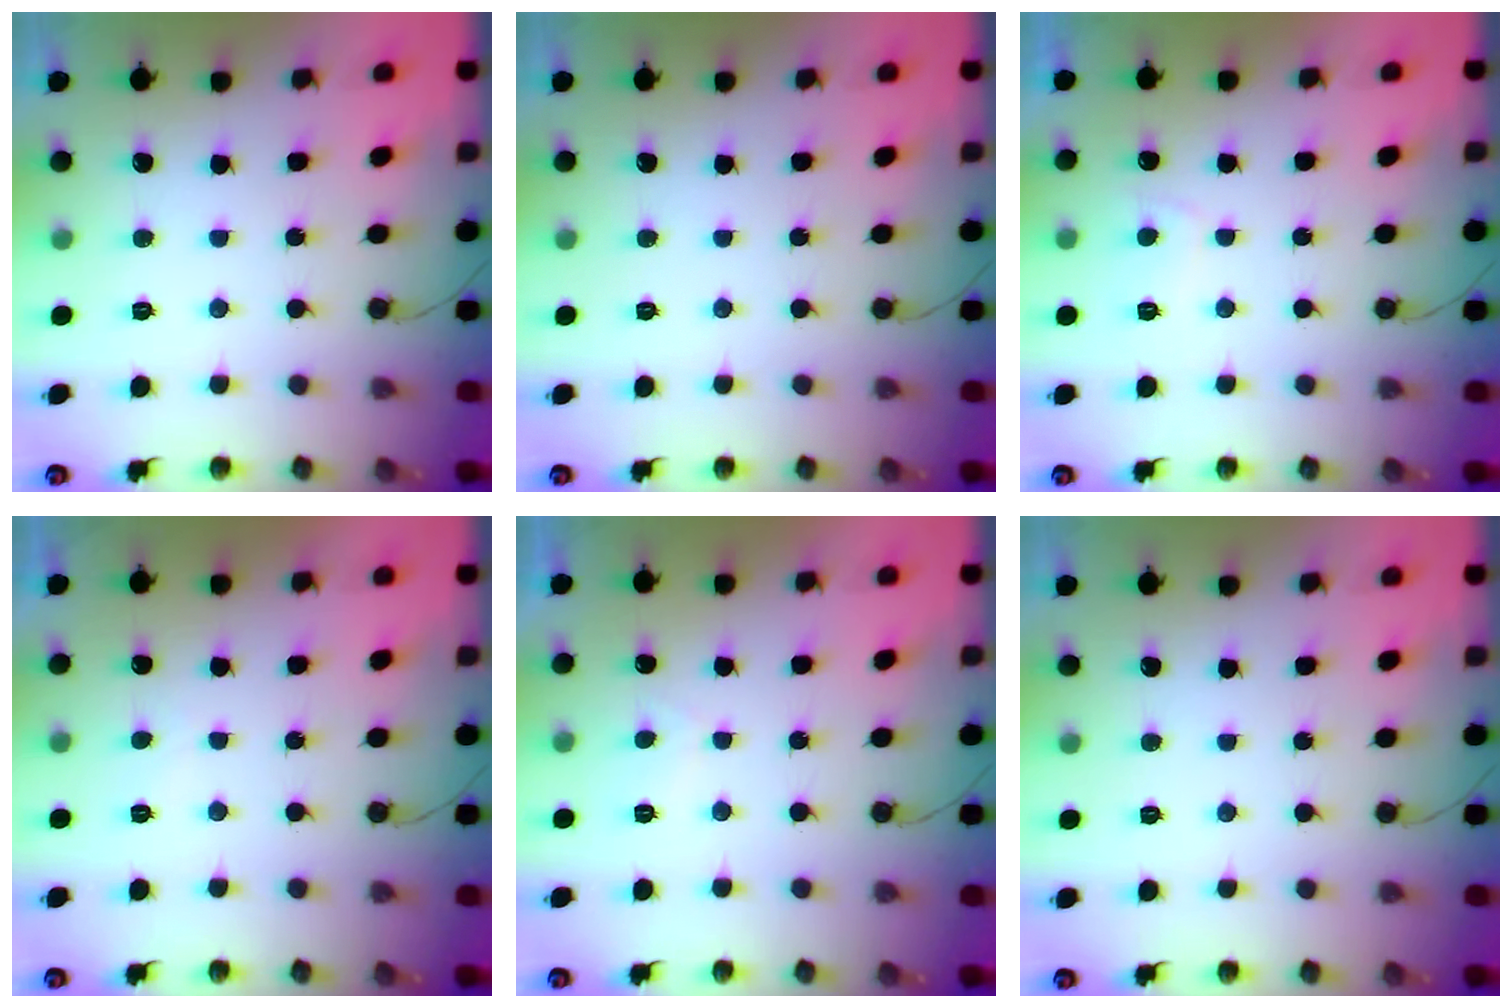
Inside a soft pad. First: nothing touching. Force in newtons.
{"total": 0.0}
{"total": 2.9, "press": 2.8, "slide": 0.6}
{"total": 0.6, "press": 0.3, "slide": 0.5}
{"total": 0.7, "press": 0.5, "slide": 0.5}
{"total": 0.0}